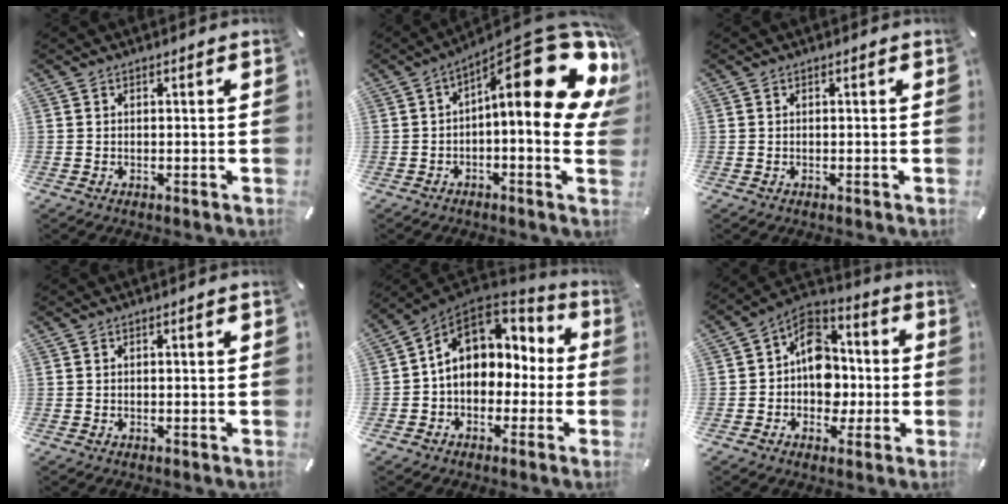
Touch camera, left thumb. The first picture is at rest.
{"total": 23.9, "force": [8.5, 7.4, 21.0], "torque": [-0.294, -0.081, 0.147]}
{"total": 0.0}
{"total": 1.0, "force": [0.0, 0.1, 1.0], "torque": [-0.017, 0.000, 0.000]}
{"total": 11.4, "force": [2.4, 9.3, 6.2], "torque": [-0.111, -0.004, 0.050]}
{"total": 12.1, "force": [-1.5, 10.3, 6.2], "torque": [-0.099, 0.013, -0.022]}